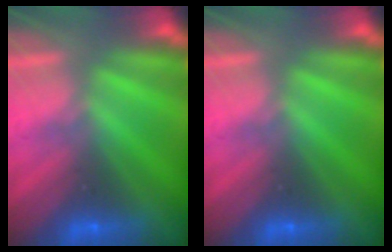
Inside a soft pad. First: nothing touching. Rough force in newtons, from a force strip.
{"total": 0.0}